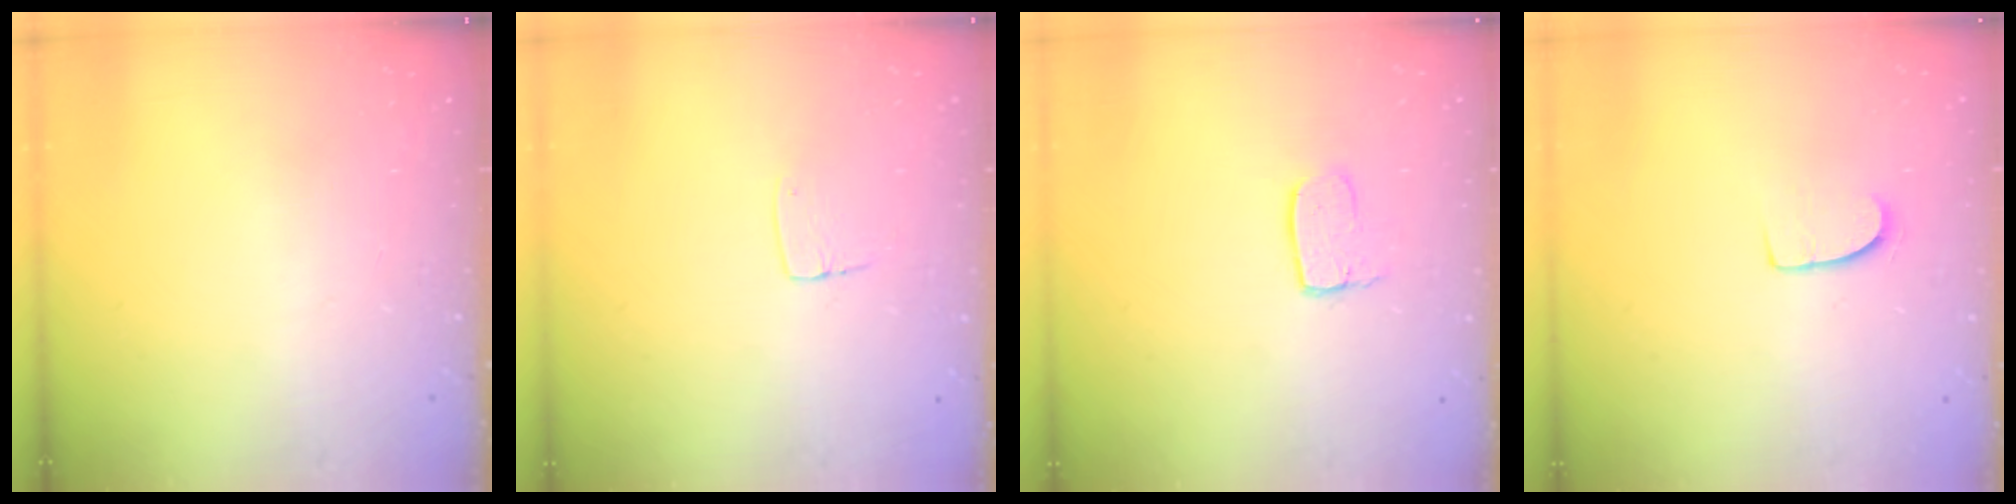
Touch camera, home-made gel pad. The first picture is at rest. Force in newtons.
{"total": 5.3, "press": 5.3, "slide": 0.4}
{"total": 6.8, "press": 6.8, "slide": 0.4}
{"total": 7.1, "press": 7.1, "slide": 0.5}